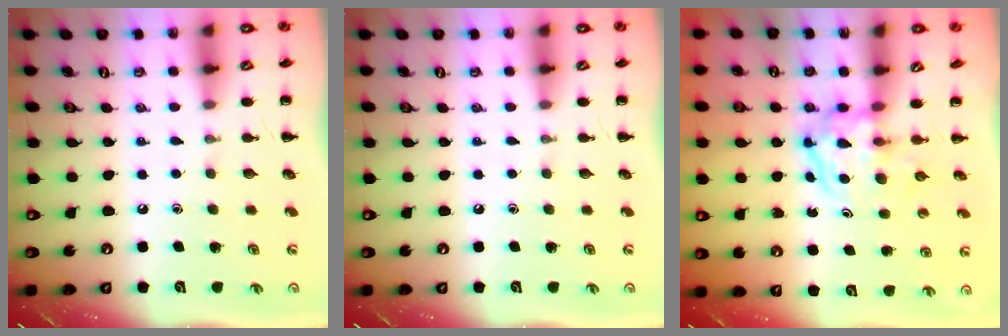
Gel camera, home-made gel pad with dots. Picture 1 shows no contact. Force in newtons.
{"total": 0.0}
{"total": 3.8, "press": 3.8, "slide": 0.4}